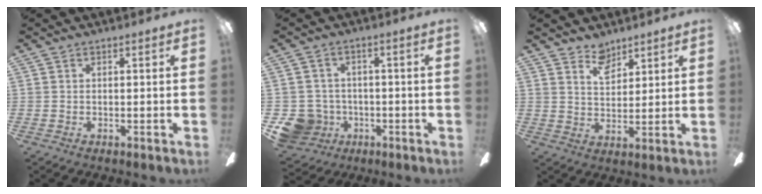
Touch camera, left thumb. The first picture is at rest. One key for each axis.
{"total": 8.2, "fx": -2.8, "fy": 7.5, "fz": 1.8, "tx": -0.061, "ty": 0.023, "tz": -0.047}
{"total": 6.4, "fx": 5.0, "fy": 3.5, "fz": 1.9, "tx": -0.030, "ty": -0.019, "tz": 0.091}